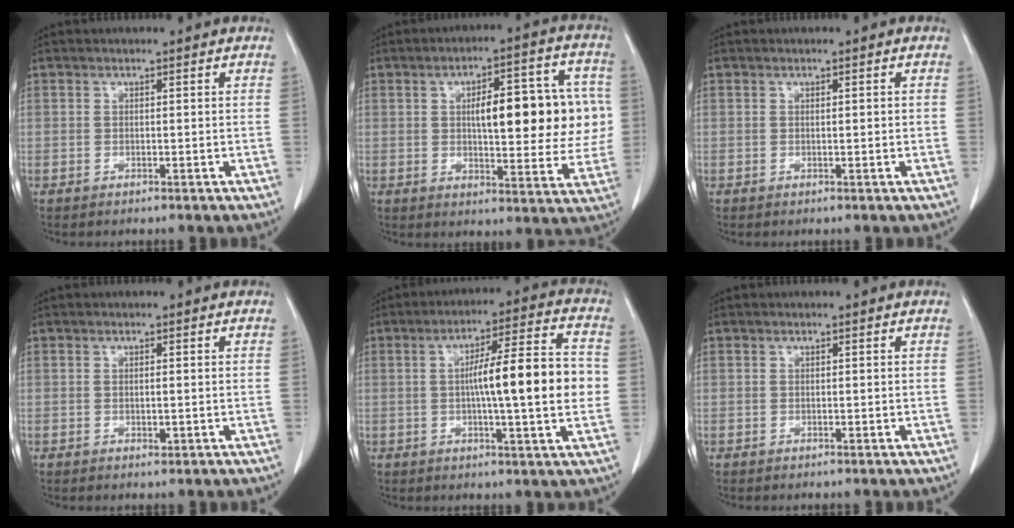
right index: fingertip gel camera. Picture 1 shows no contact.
{"total": 15.4, "force": [1.8, 5.2, 14.4], "torque": [-0.181, 0.032, 0.032]}
{"total": 0.7, "force": [0.0, 0.1, 0.6], "torque": [-0.012, 0.001, 0.003]}
{"total": 1.0, "force": [-0.1, 0.4, 0.9], "torque": [-0.015, -0.003, 0.001]}
{"total": 13.7, "force": [-0.3, 0.8, 13.7], "torque": [-0.207, 0.015, -0.009]}
{"total": 0.0}